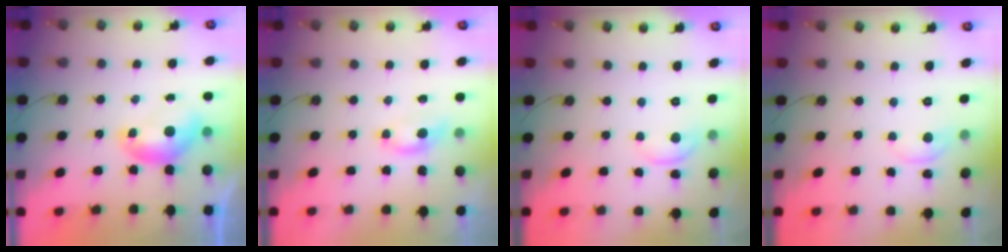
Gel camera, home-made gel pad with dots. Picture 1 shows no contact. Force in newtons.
{"total": 0.9, "press": 0.8, "slide": 0.4}
{"total": 1.8, "press": 1.8, "slide": 0.4}
{"total": 0.9, "press": 0.8, "slide": 0.4}